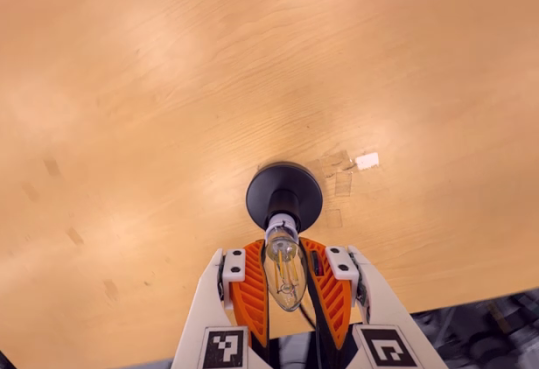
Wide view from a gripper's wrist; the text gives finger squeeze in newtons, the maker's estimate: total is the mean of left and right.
{"total": 16.4, "left": 14.2, "right": 18.6}